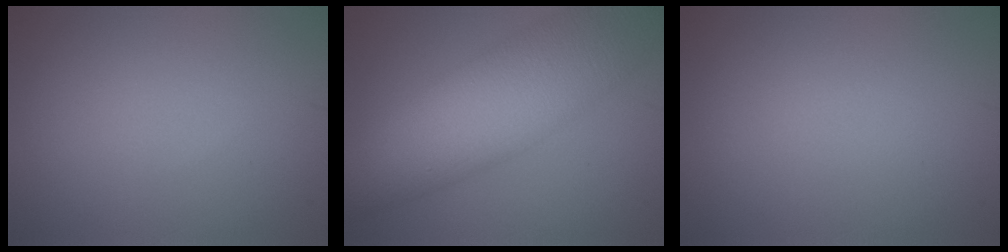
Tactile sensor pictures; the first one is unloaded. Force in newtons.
{"total": 11.2, "press": 11.2, "slide": 0.4}
{"total": 0.0}